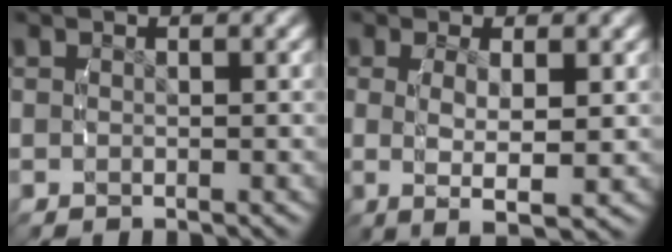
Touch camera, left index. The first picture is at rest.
{"total": 4.9, "force": [-0.3, 1.6, 4.7], "torque": [-0.091, -0.013, 0.006]}